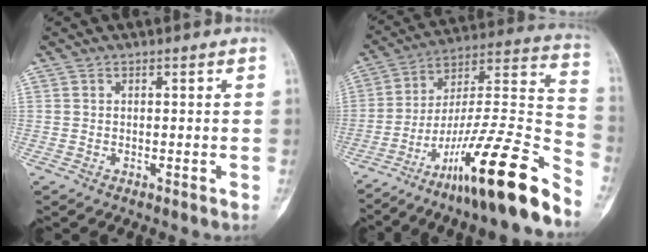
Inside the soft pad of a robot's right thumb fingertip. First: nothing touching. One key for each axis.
{"total": 25.5, "fx": -17.3, "fy": 3.0, "fz": 18.4, "tx": -0.267, "ty": 0.095, "tz": -0.282}